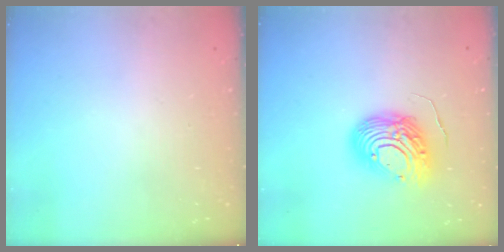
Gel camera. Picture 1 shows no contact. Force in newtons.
{"total": 12.0, "press": 12.0, "slide": 1.1}